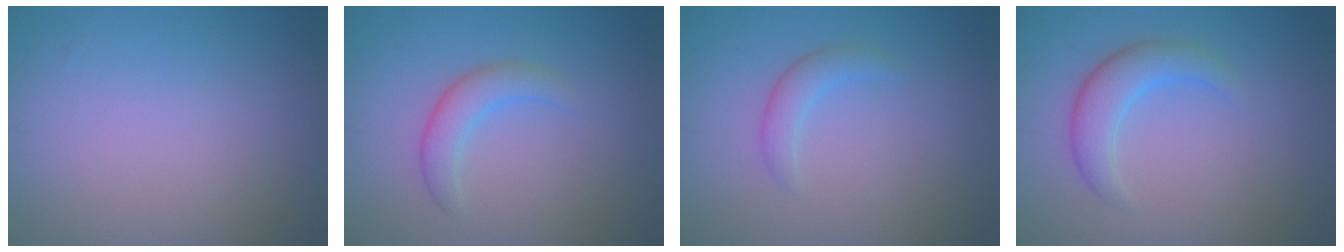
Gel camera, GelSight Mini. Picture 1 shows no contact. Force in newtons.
{"total": 2.4, "press": 2.4, "slide": 0.1}
{"total": 1.7, "press": 1.7, "slide": 0.2}
{"total": 3.0, "press": 3.0, "slide": 0.1}